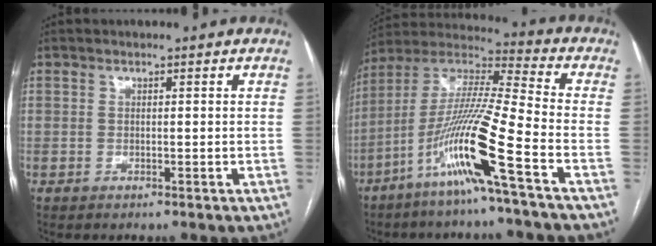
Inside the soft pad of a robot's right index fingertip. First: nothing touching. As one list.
[{"total": 16.0, "force": [-7.6, -1.5, 14.0], "torque": [-0.288, -0.017, -0.152]}]